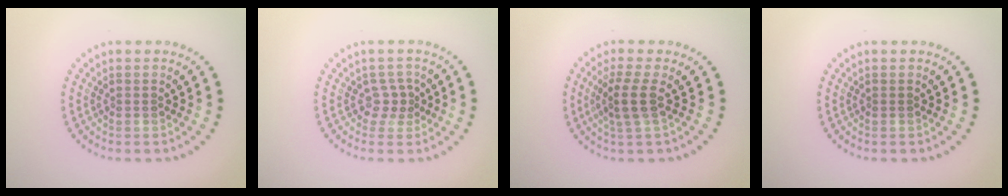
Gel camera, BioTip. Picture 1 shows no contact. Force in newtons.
{"total": 1.6, "press": 1.1, "slide": 1.2}
{"total": 2.5, "press": 1.9, "slide": 1.6}
{"total": 0.0}